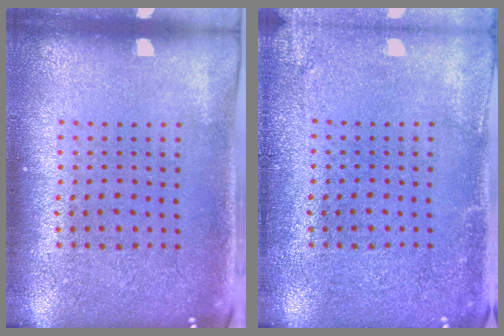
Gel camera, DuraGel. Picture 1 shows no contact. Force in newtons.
{"total": 2.0, "press": 1.9, "slide": 0.1}